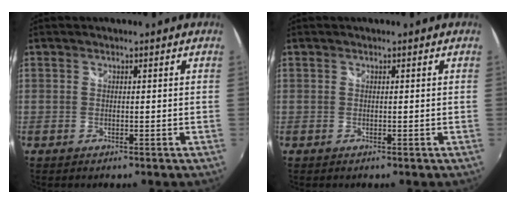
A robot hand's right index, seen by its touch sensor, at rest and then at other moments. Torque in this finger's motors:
{"motor_torque": [0.00, 0.00, 0.00, 0.00]}